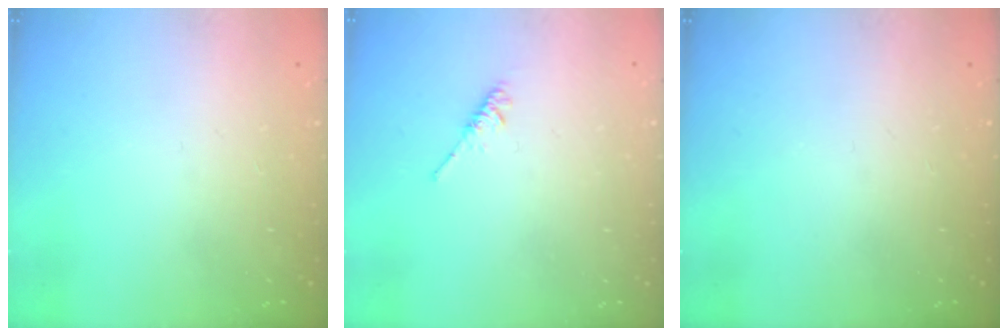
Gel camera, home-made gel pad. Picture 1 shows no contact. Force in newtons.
{"total": 3.3, "press": 3.2, "slide": 0.5}
{"total": 0.0}